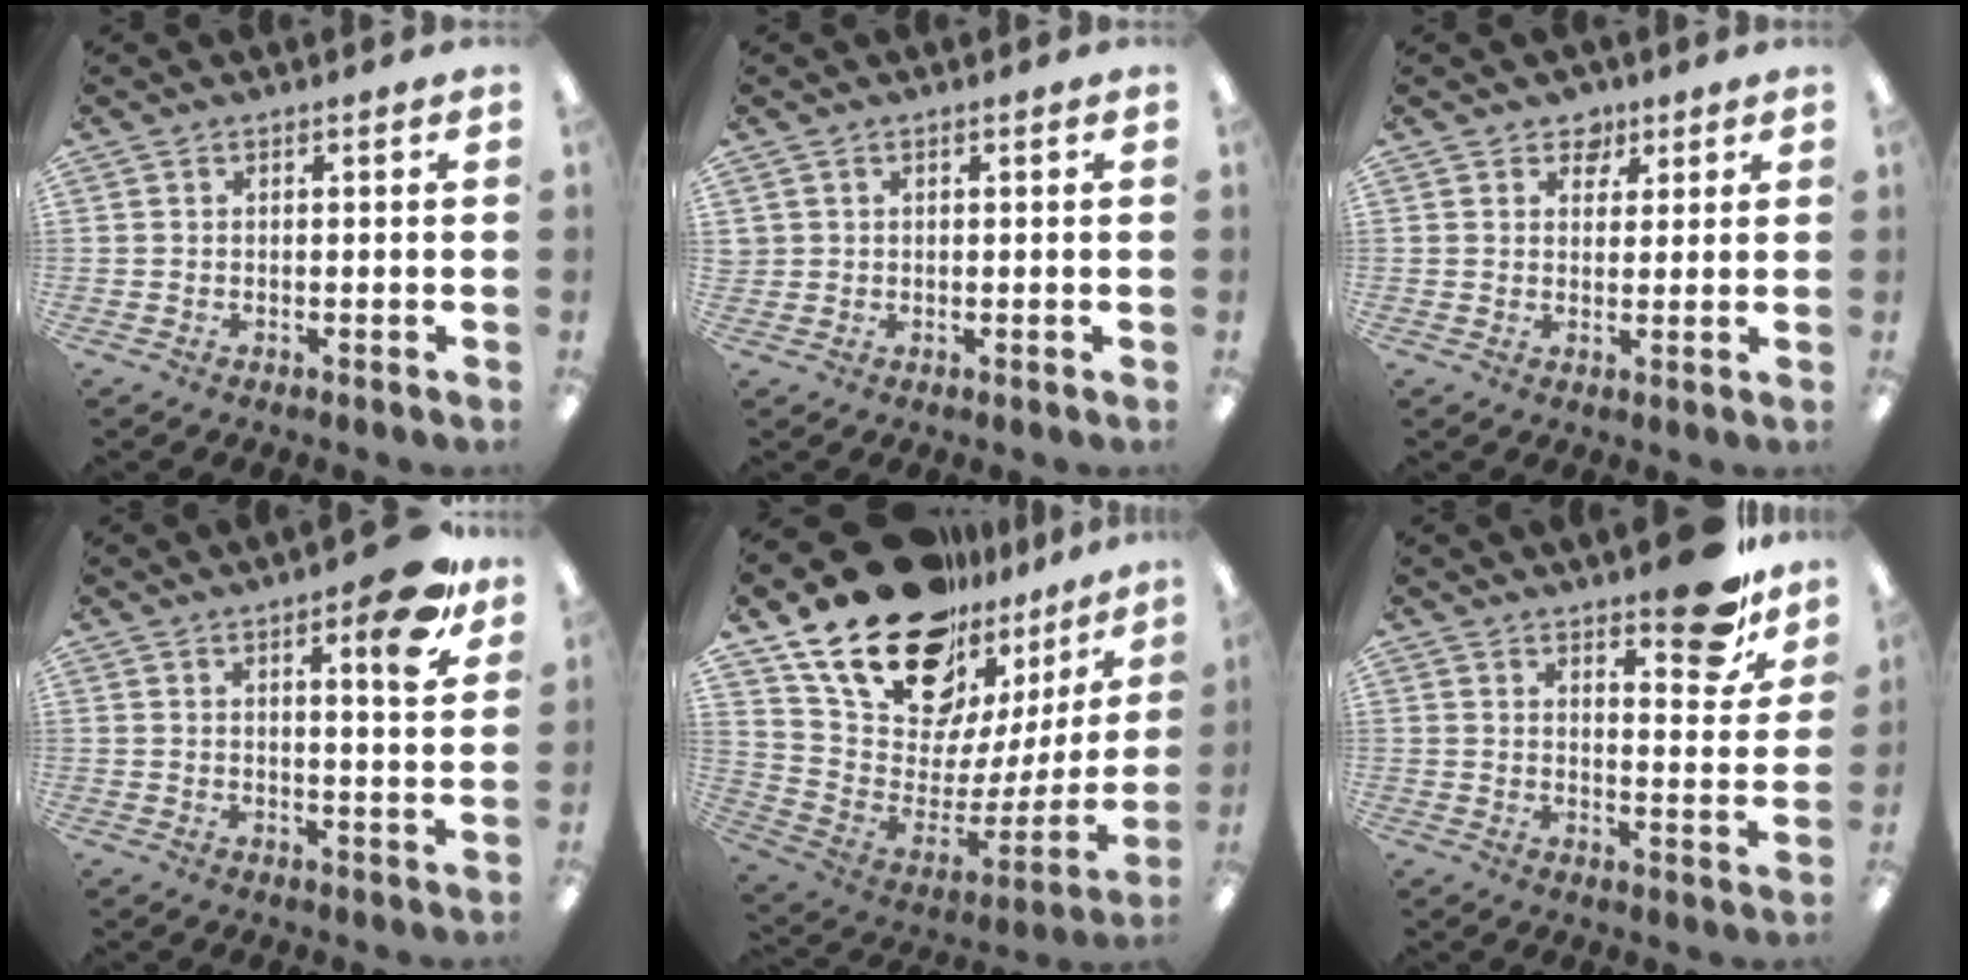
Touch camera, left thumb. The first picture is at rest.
{"total": 1.3, "force": [0.6, 1.1, 0.1], "torque": [-0.003, 0.002, 0.010]}
{"total": 4.6, "force": [3.0, 3.3, 1.1], "torque": [-0.011, -0.010, 0.051]}
{"total": 10.4, "force": [6.3, 2.6, 7.8], "torque": [-0.100, -0.032, 0.097]}
{"total": 26.2, "force": [18.2, 13.5, 13.1], "torque": [-0.227, -0.119, 0.338]}
{"total": 11.9, "force": [8.9, 4.3, 6.6], "torque": [-0.065, -0.063, 0.150]}